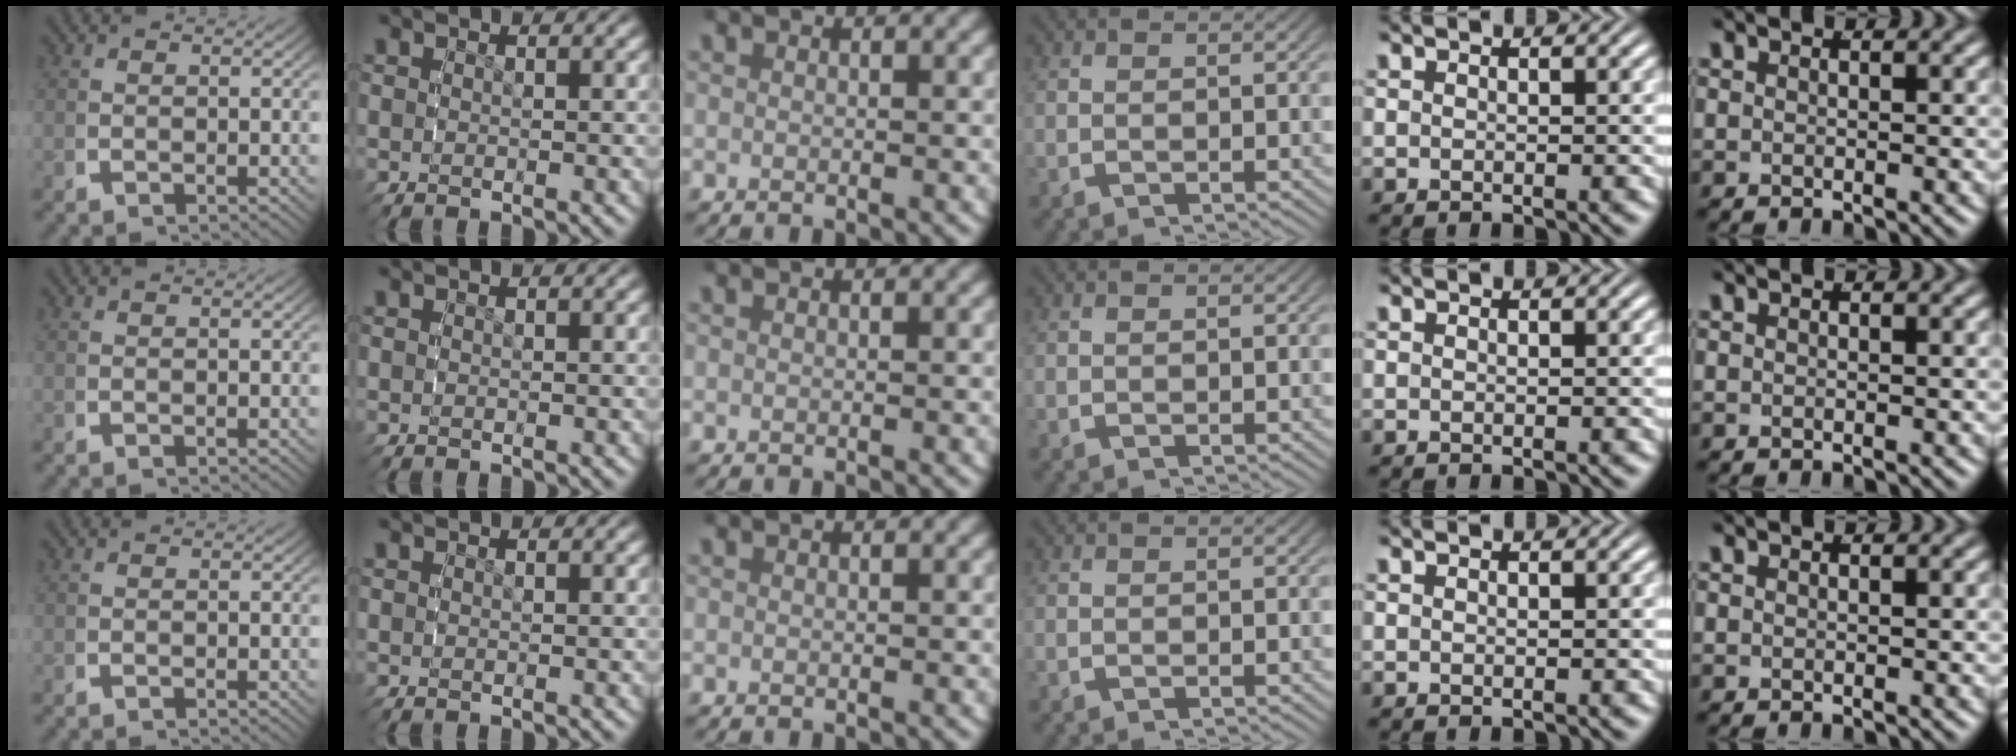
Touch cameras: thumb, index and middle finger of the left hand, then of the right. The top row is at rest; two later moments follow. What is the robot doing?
{"motion": "reach", "object": "pencil case"}